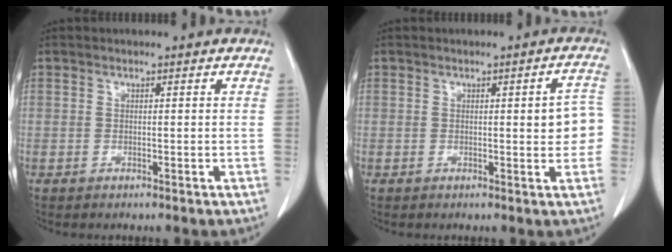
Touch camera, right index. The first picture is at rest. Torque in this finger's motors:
{"motor_torque": [0.40, -0.05, 0.09, 0.03]}